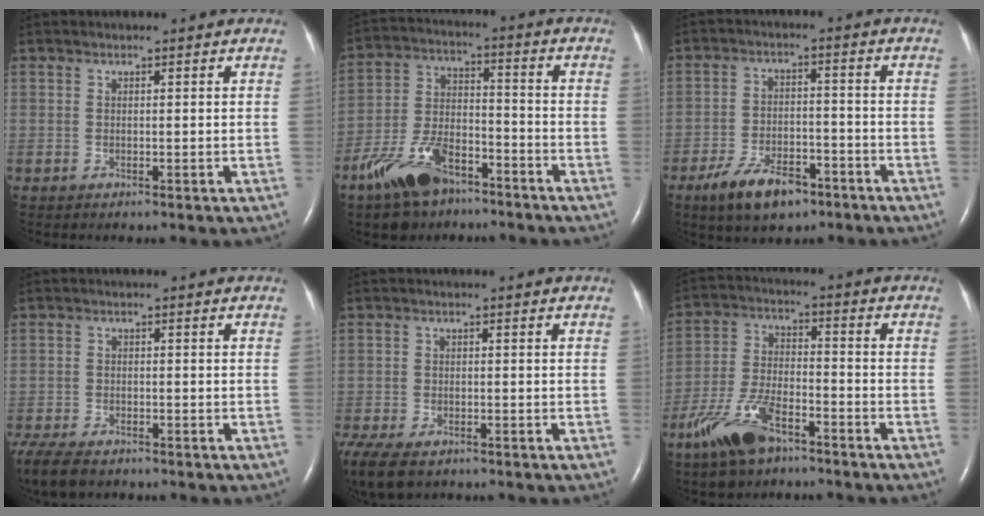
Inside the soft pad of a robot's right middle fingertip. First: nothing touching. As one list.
[{"total": 11.5, "force": [-7.9, 5.3, 6.5], "torque": [-0.146, 0.000, -0.146]}, {"total": 8.9, "force": [-5.9, 3.9, 5.5], "torque": [-0.107, -0.004, -0.099]}, {"total": 8.9, "force": [-6.9, 3.5, 4.4], "torque": [-0.093, -0.016, -0.111]}, {"total": 12.4, "force": [-8.1, 6.6, 6.6], "torque": [-0.182, -0.022, -0.119]}, {"total": 10.6, "force": [-7.2, 4.1, 6.7], "torque": [-0.155, -0.005, -0.138]}]